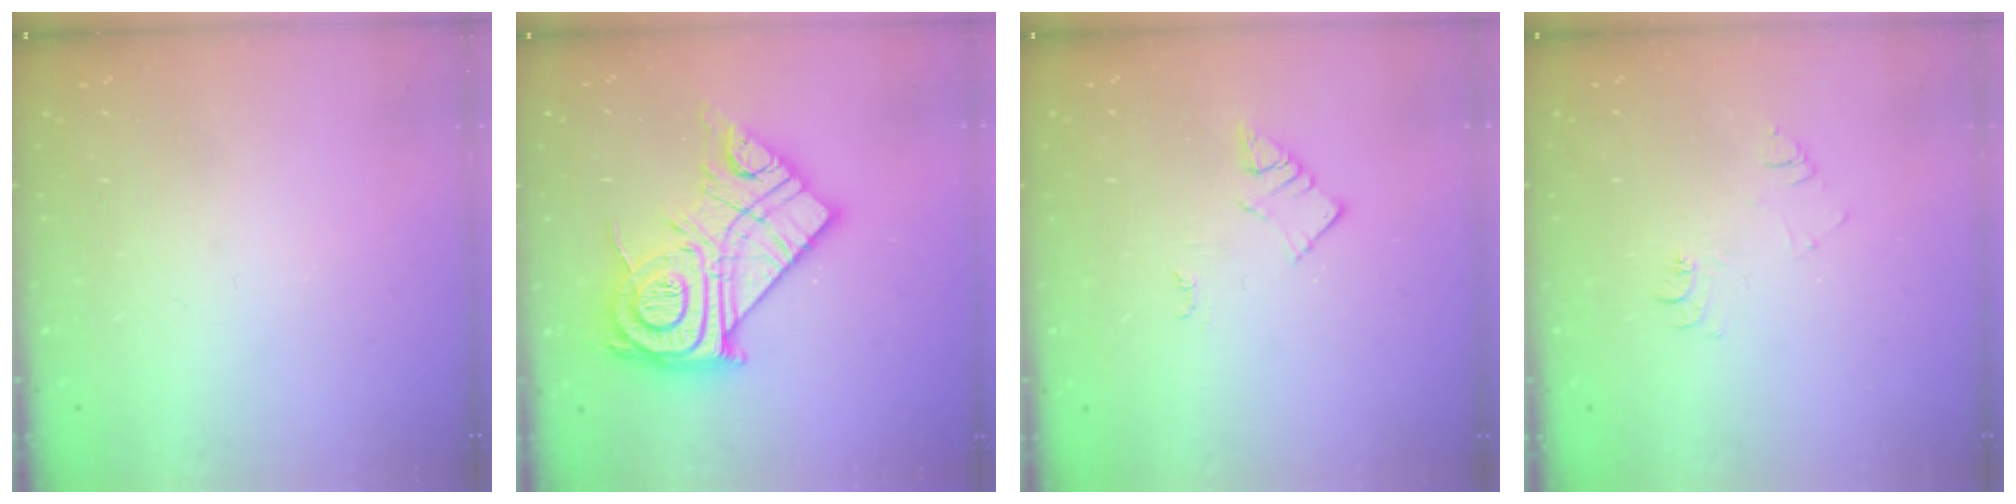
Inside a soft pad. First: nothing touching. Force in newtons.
{"total": 24.5, "press": 24.4, "slide": 2.2}
{"total": 2.3, "press": 2.3, "slide": 0.3}
{"total": 5.9, "press": 5.9, "slide": 0.7}